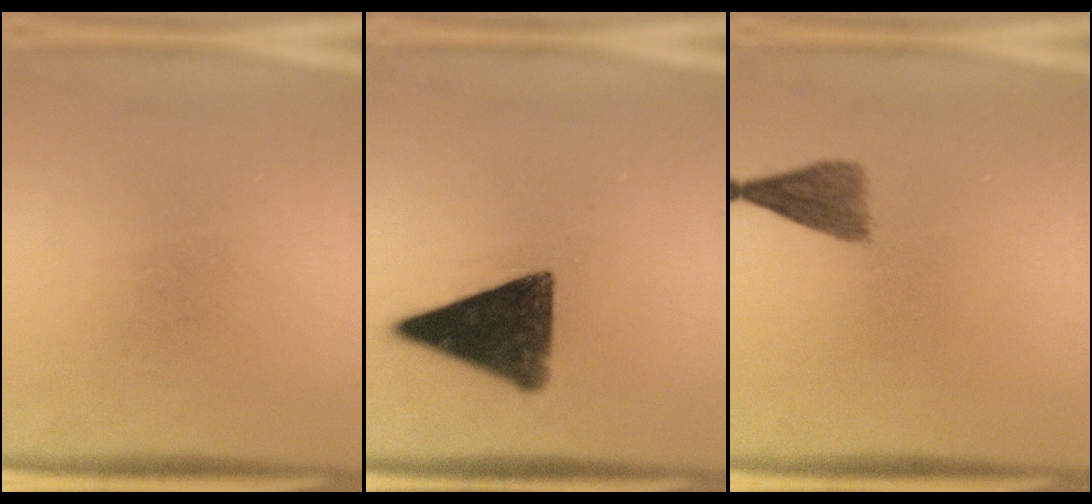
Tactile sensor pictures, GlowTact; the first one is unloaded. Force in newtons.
{"total": 12.8}
{"total": 3.6}